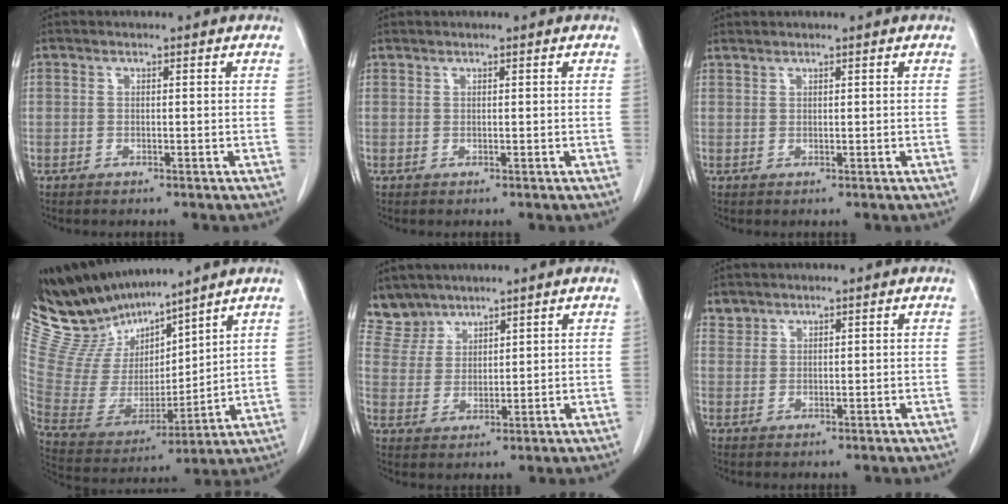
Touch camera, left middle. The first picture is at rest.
{"total": 0.0}
{"total": 0.7, "force": [0.7, 0.0, 0.0], "torque": [-0.004, 0.000, 0.017]}
{"total": 14.0, "force": [13.2, 2.8, 3.9], "torque": [-0.097, -0.003, 0.269]}
{"total": 5.1, "force": [4.7, 1.9, -0.4], "torque": [0.005, 0.005, 0.106]}
{"total": 1.5, "force": [1.4, 0.6, -0.3], "torque": [0.008, 0.004, 0.026]}